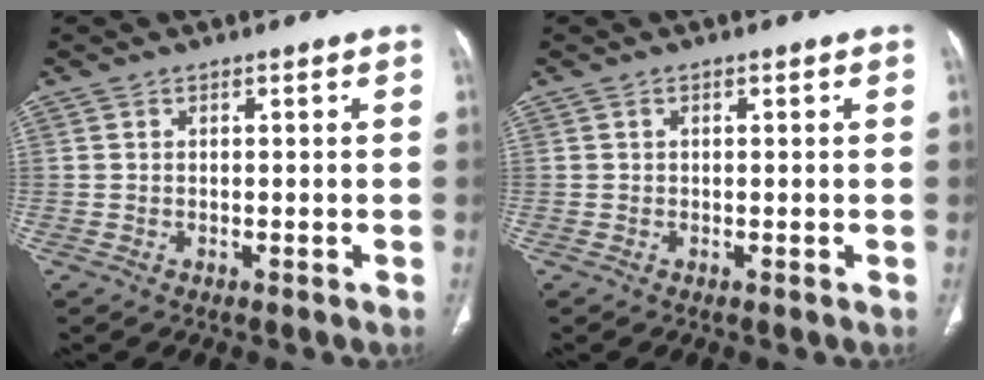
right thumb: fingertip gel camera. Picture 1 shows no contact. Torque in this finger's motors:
{"motor_torque": [-0.23, 0.04, -0.73, 0.26, 0.16]}